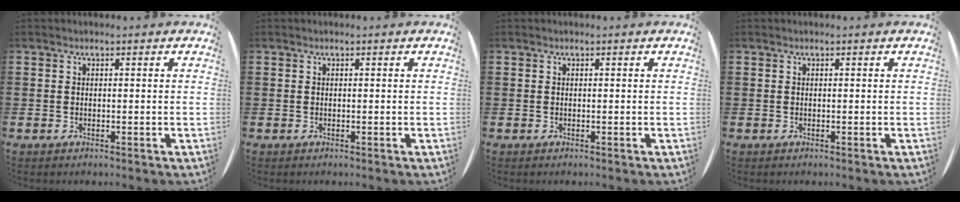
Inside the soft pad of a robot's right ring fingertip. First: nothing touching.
{"total": 0.0}
{"total": 0.0}
{"total": 0.0}